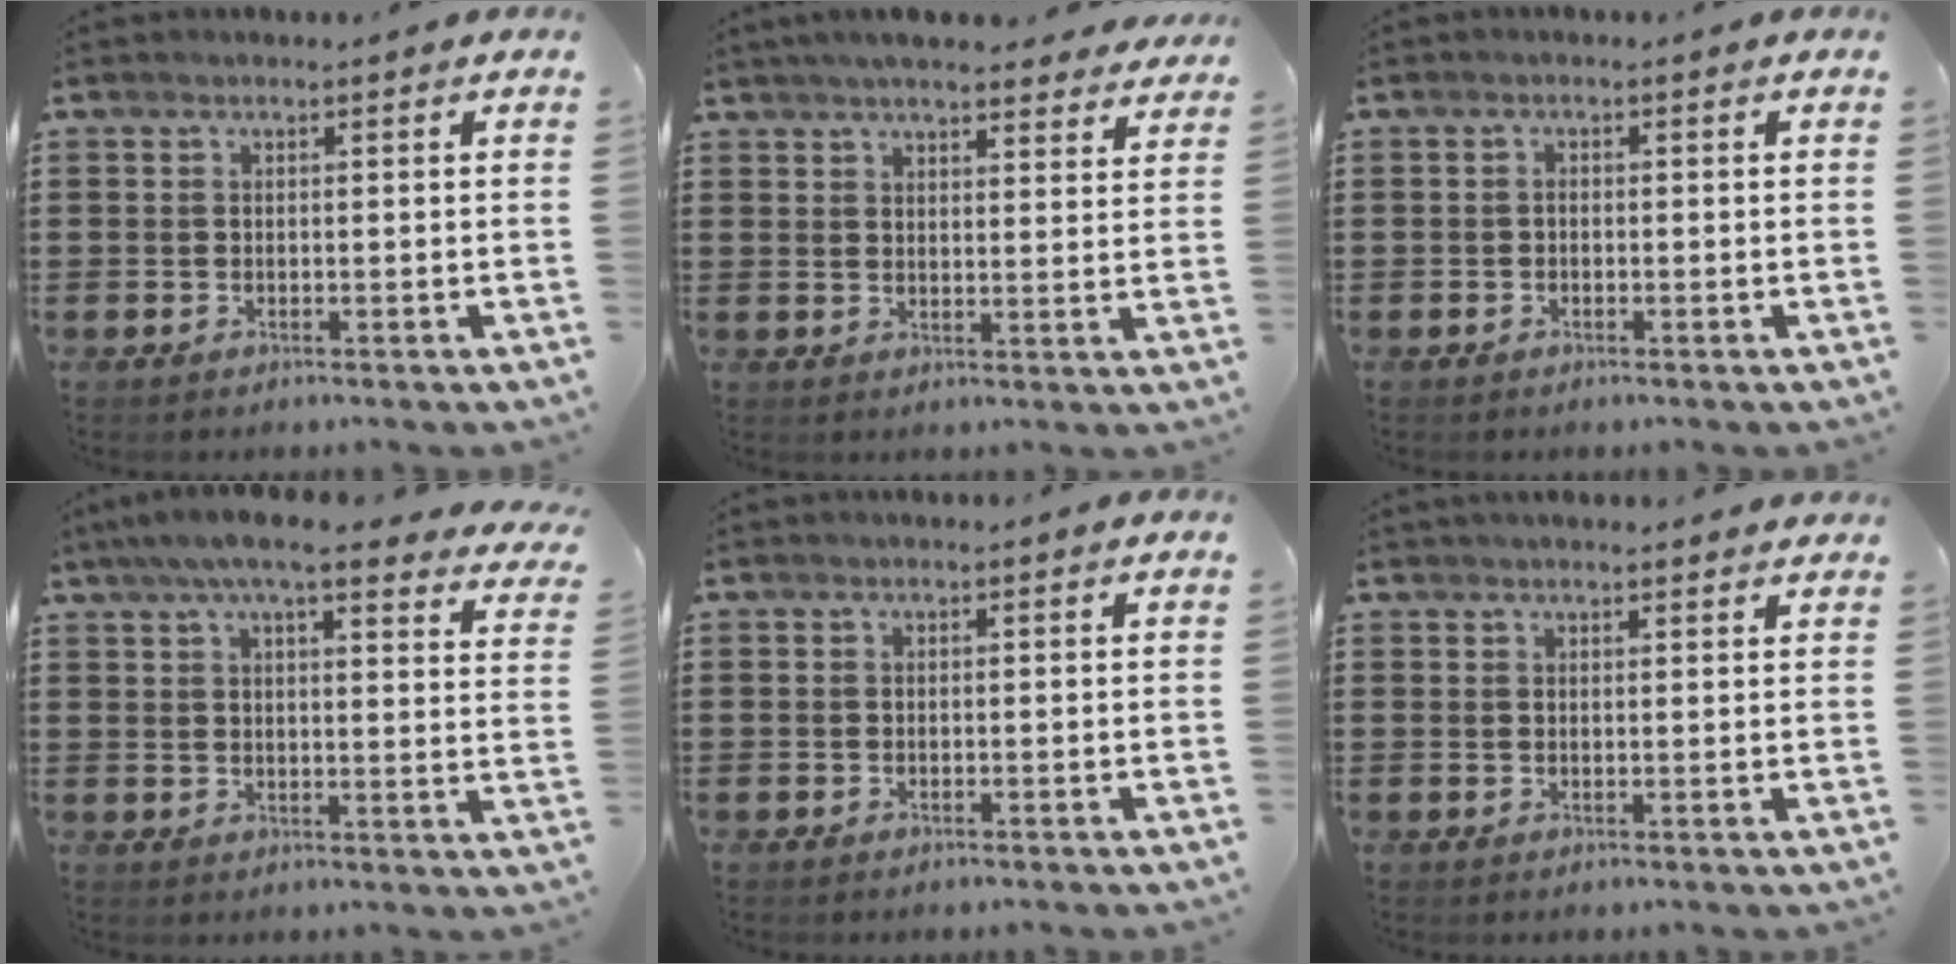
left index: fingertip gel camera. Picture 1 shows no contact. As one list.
[{"total": 5.0, "force": [4.7, 0.6, 1.6], "torque": [-0.045, -0.009, 0.085]}, {"total": 0.9, "force": [-0.6, 0.5, 0.4], "torque": [-0.010, 0.000, -0.012]}, {"total": 7.7, "force": [6.4, 0.6, 4.2], "torque": [-0.094, -0.021, 0.111]}, {"total": 0.0}, {"total": 1.5, "force": [1.4, 0.1, 0.3], "torque": [-0.009, 0.002, 0.027]}]